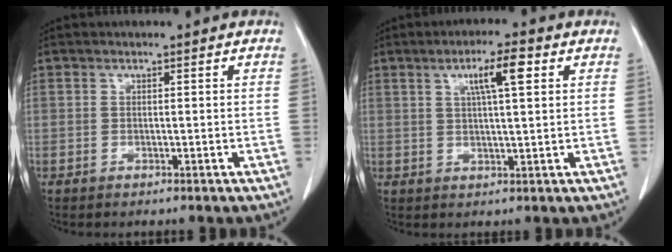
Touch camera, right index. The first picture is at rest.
{"total": 6.0, "force": [2.4, 0.5, 5.5], "torque": [-0.096, 0.007, 0.040]}